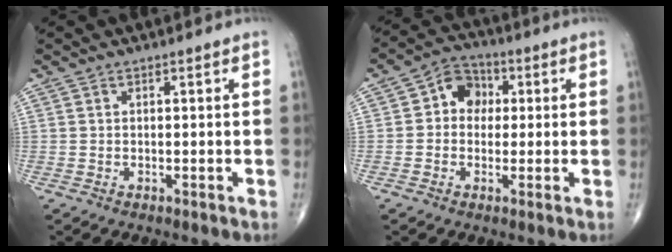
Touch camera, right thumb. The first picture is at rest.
{"total": 7.2, "force": [0.9, 6.0, 3.9], "torque": [-0.033, 0.018, 0.002]}